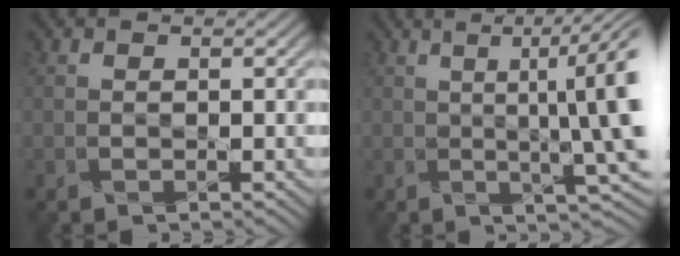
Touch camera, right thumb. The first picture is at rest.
{"total": 11.6, "force": [1.6, 2.4, 11.2], "torque": [-0.133, 0.010, 0.036]}